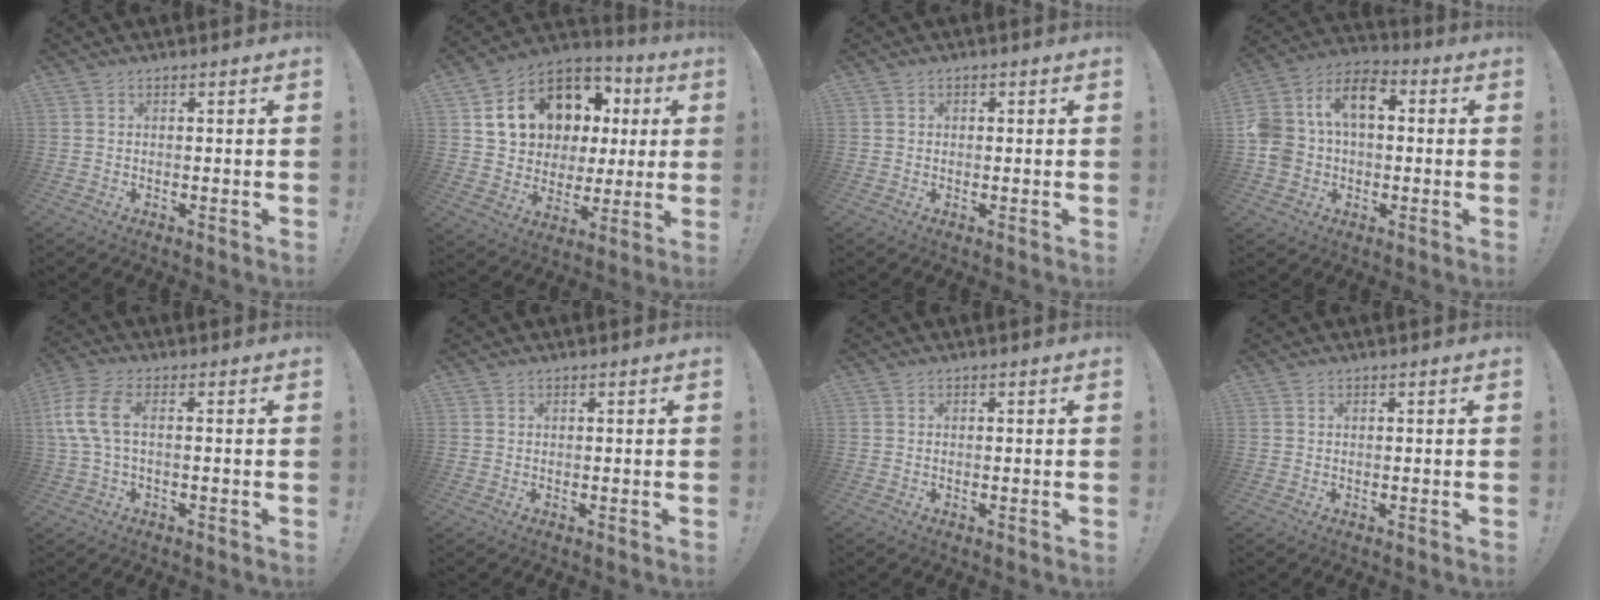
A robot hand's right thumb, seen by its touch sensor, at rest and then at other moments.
{"total": 17.3, "force": [6.9, 13.2, 8.8], "torque": [-0.138, -0.026, 0.152]}
{"total": 0.9, "force": [-0.3, 0.8, 0.2], "torque": [-0.008, 0.007, -0.004]}
{"total": 14.3, "force": [2.7, 10.6, 9.2], "torque": [-0.175, 0.008, 0.050]}
{"total": 9.1, "force": [1.0, 4.2, 8.0], "torque": [-0.174, 0.000, 0.019]}
{"total": 0.0}
{"total": 0.0}
{"total": 0.0}